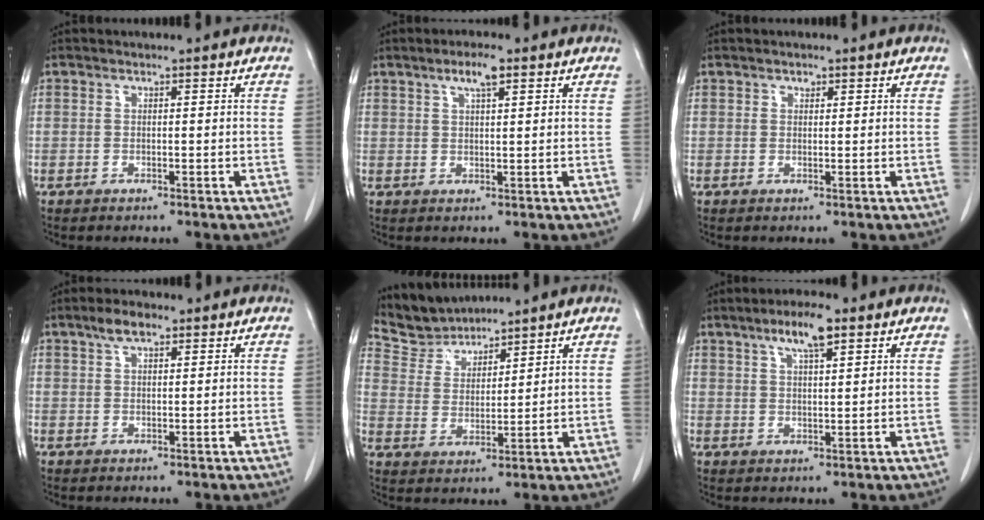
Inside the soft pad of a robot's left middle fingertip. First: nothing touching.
{"total": 3.5, "force": [2.0, 0.5, 2.8], "torque": [-0.056, 0.003, 0.036]}
{"total": 0.8, "force": [0.5, 0.5, 0.3], "torque": [-0.005, -0.004, 0.007]}
{"total": 3.3, "force": [2.1, 1.2, 2.2], "torque": [-0.048, 0.008, 0.040]}
{"total": 6.7, "force": [6.6, 1.1, -0.5], "torque": [-0.003, 0.012, 0.142]}
{"total": 5.9, "force": [3.6, 1.0, 4.5], "torque": [-0.087, 0.005, 0.060]}